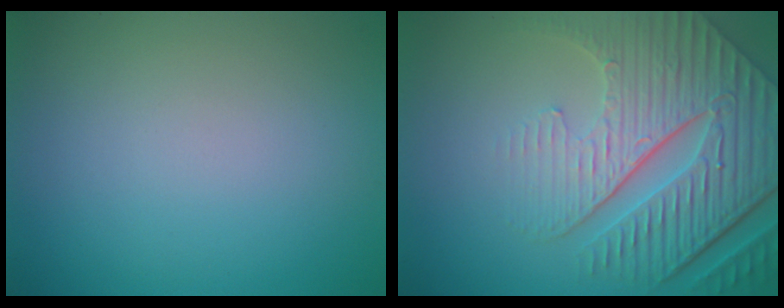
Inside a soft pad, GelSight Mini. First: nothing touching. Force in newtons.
{"total": 8.9, "press": 6.2, "slide": 6.4}